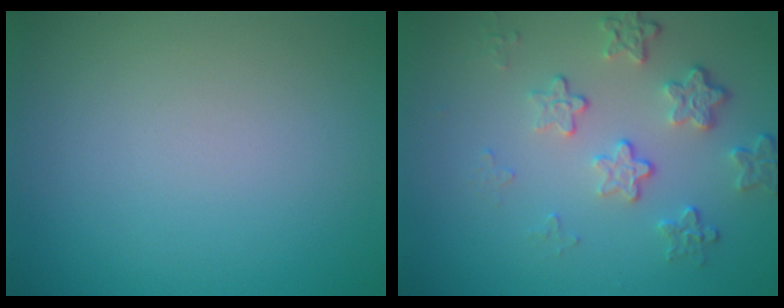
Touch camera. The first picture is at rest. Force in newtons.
{"total": 4.1, "press": 2.9, "slide": 2.9}